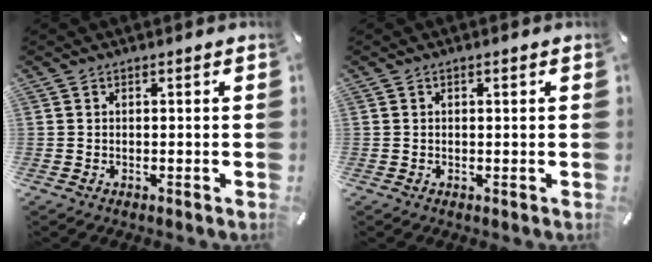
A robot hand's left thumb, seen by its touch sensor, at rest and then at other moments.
{"total": 0.6, "force": [0.2, 0.3, 0.5], "torque": [-0.009, 0.002, 0.003]}